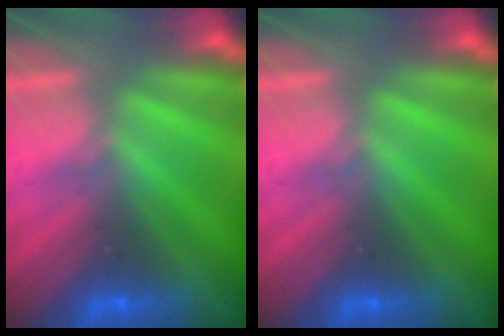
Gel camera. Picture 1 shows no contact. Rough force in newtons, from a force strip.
{"total": 0.0}